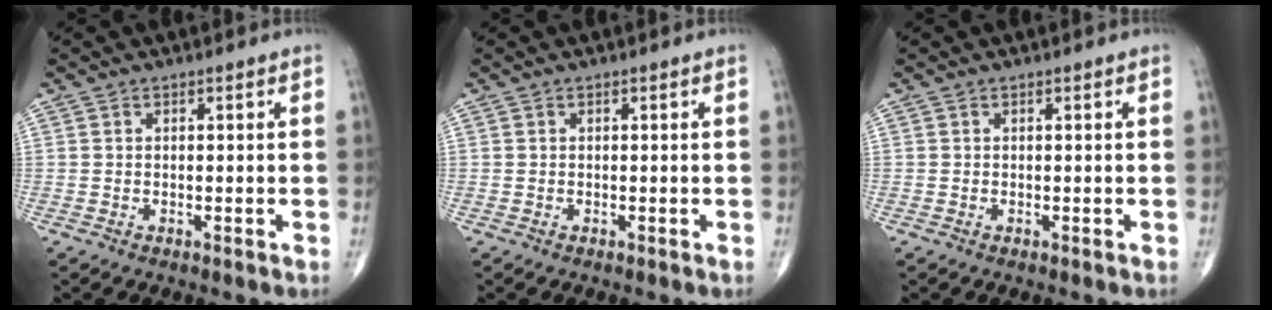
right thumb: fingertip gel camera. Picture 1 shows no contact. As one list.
[{"total": 0.0}, {"total": 0.0}]